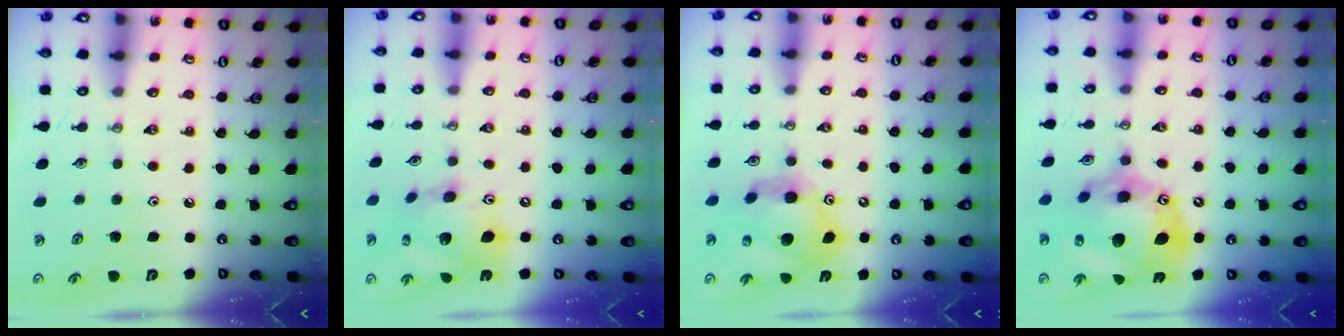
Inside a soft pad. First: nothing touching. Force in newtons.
{"total": 18.1, "press": 17.8, "slide": 3.2}
{"total": 13.5, "press": 13.4, "slide": 1.5}
{"total": 22.8, "press": 22.7, "slide": 2.3}